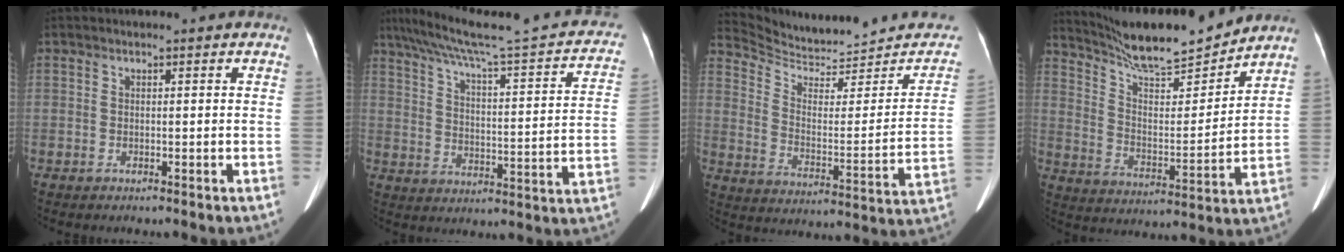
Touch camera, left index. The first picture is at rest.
{"total": 24.9, "force": [20.7, 2.4, 13.6], "torque": [-0.206, -0.004, 0.267]}
{"total": 19.1, "force": [18.2, 4.4, 3.7], "torque": [-0.045, -0.037, 0.256]}
{"total": 15.8, "force": [14.7, 0.9, 5.7], "torque": [-0.106, -0.009, 0.246]}